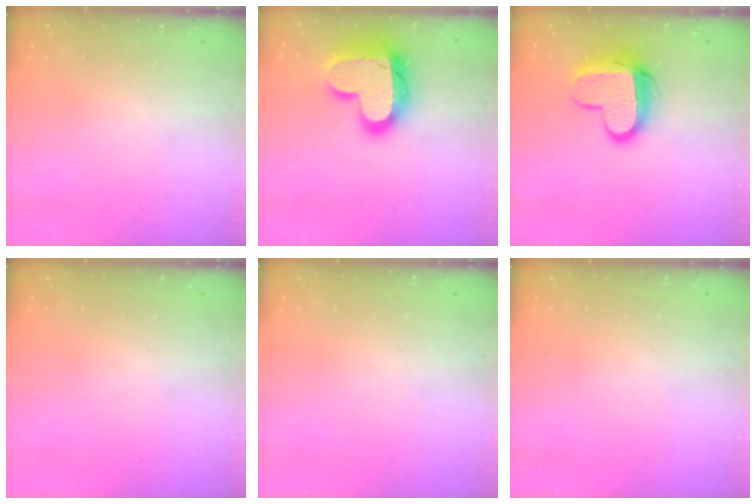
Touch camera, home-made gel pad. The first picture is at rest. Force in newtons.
{"total": 21.1, "press": 21.0, "slide": 1.5}
{"total": 12.4, "press": 12.4, "slide": 1.2}
{"total": 0.0}
{"total": 0.0}
{"total": 0.0}